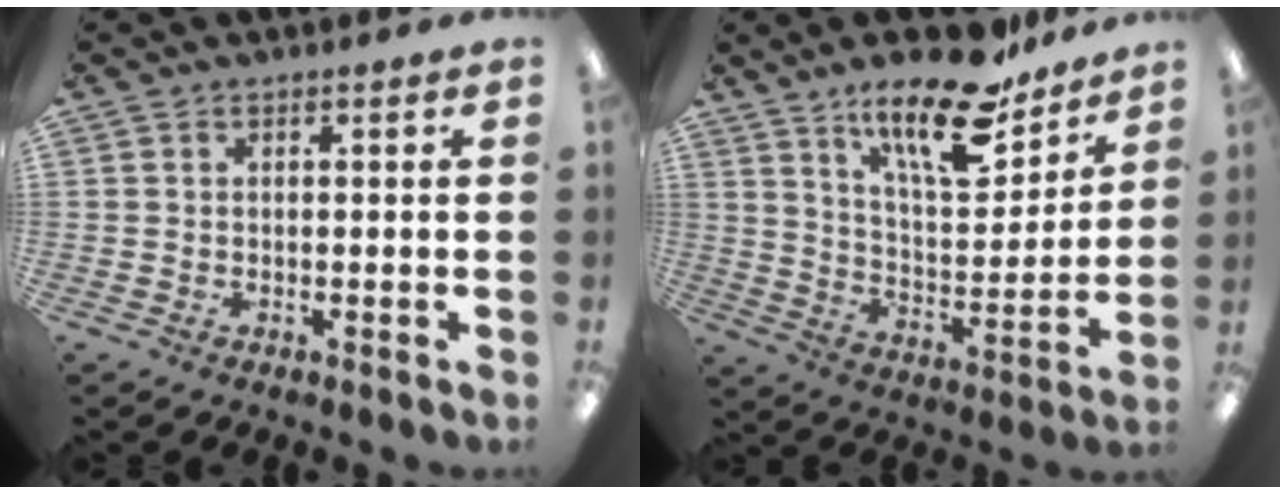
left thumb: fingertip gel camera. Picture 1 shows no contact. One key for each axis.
{"total": 18.4, "fx": 13.5, "fy": 6.1, "fz": 11.0, "tx": -0.176, "ty": -0.081, "tz": 0.224}